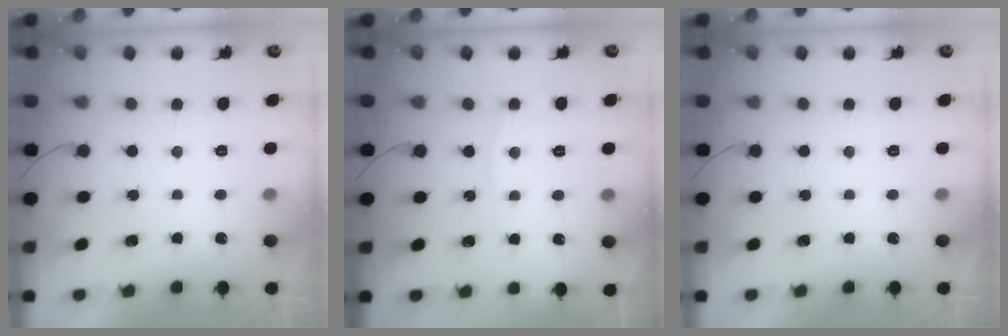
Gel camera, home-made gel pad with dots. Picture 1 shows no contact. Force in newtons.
{"total": 3.1, "press": 3.1, "slide": 0.2}
{"total": 0.0}